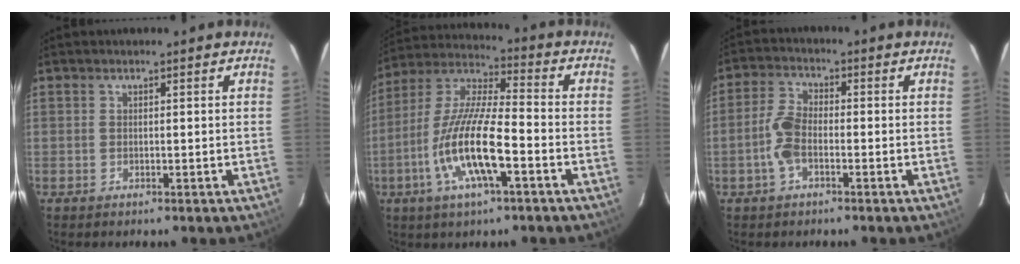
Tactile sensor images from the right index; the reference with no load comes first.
{"total": 15.4, "force": [-5.7, 3.4, 13.9], "torque": [-0.284, -0.010, -0.114]}
{"total": 5.4, "force": [-1.9, 2.6, 4.3], "torque": [-0.101, 0.009, -0.039]}